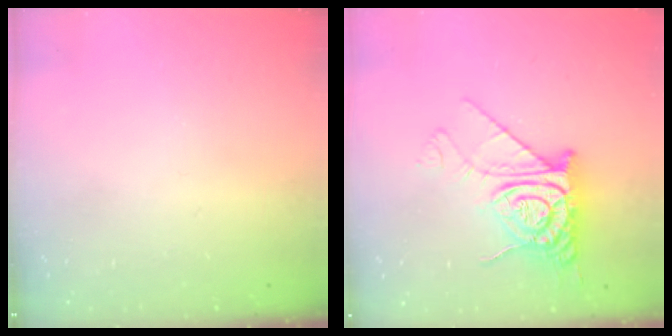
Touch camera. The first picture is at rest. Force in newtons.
{"total": 14.4, "press": 14.4, "slide": 1.3}